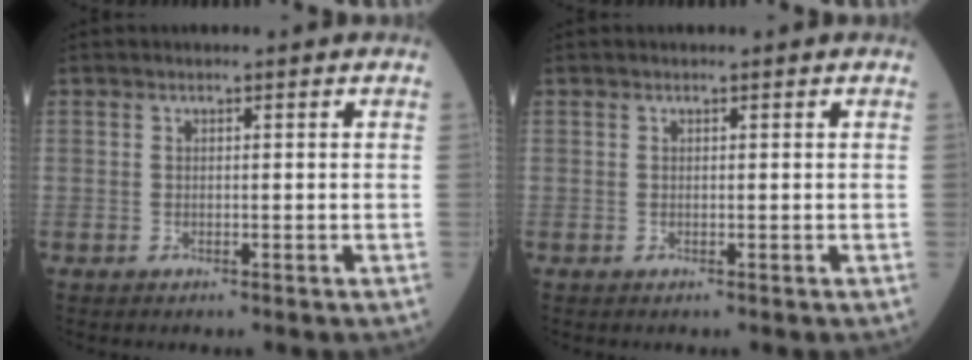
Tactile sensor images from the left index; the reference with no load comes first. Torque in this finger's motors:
{"motor_torque": [0.00, 0.00, 0.00, 0.00]}